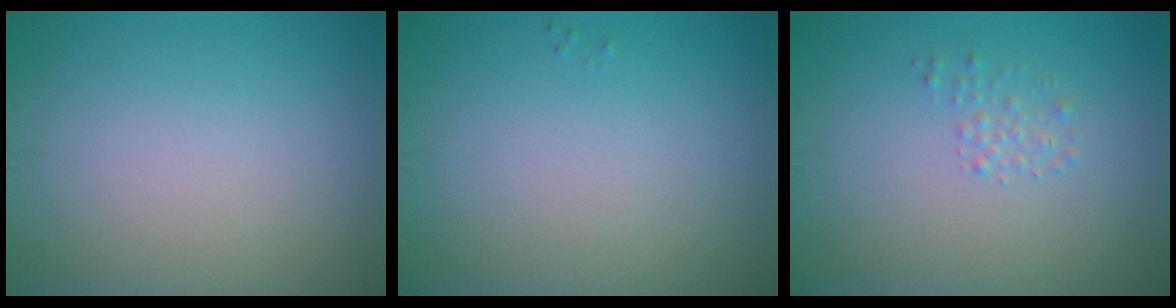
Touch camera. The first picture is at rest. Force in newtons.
{"total": 0.0}
{"total": 1.0, "press": 1.0, "slide": 0.0}